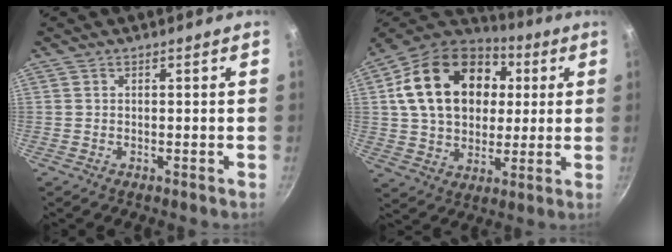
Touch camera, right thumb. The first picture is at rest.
{"total": 23.4, "force": [5.2, 17.0, 15.2], "torque": [-0.239, 0.016, 0.085]}